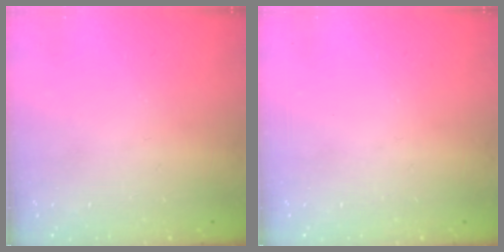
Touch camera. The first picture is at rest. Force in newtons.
{"total": 0.0}